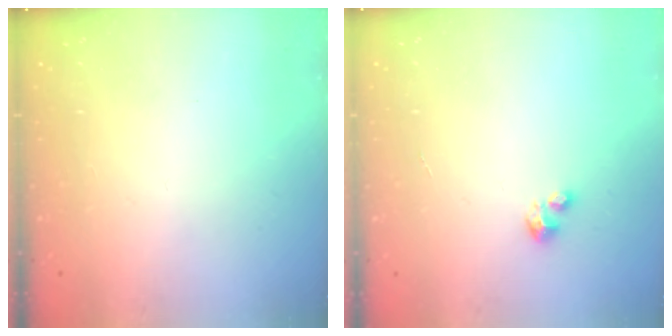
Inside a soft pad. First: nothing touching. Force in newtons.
{"total": 2.0, "press": 2.0, "slide": 0.2}